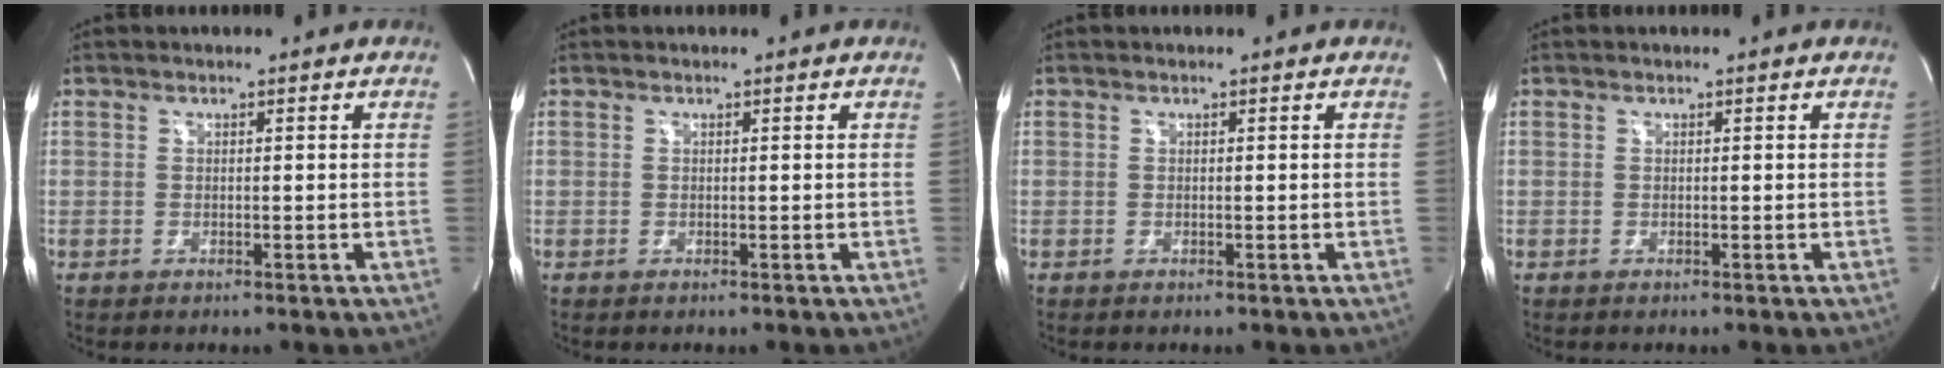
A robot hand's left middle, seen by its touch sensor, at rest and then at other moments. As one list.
[{"total": 0.0}, {"total": 0.0}, {"total": 0.0}]